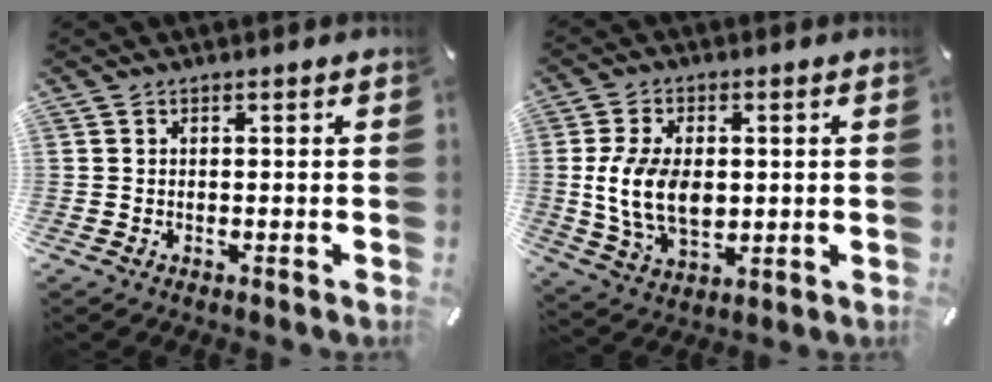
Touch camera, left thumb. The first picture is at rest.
{"total": 12.5, "force": [0.5, 8.1, 9.4], "torque": [-0.208, 0.002, 0.008]}